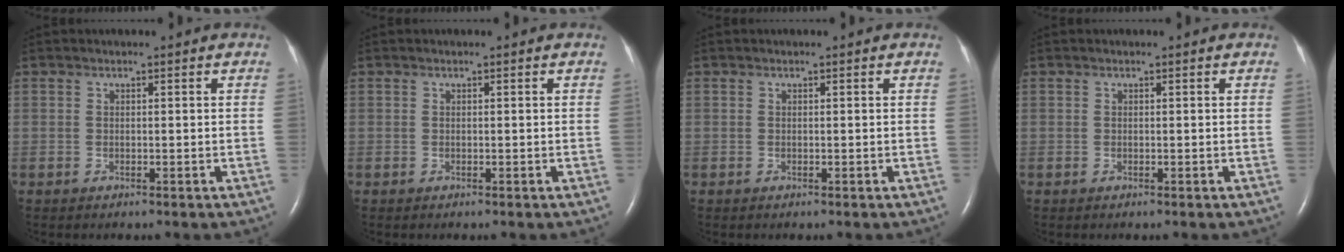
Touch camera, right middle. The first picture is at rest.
{"total": 0.0}
{"total": 0.0}
{"total": 0.0}